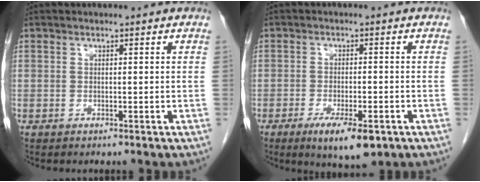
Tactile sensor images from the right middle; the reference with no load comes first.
{"total": 7.3, "force": [-4.0, 1.9, 5.7], "torque": [-0.090, -0.011, -0.056]}